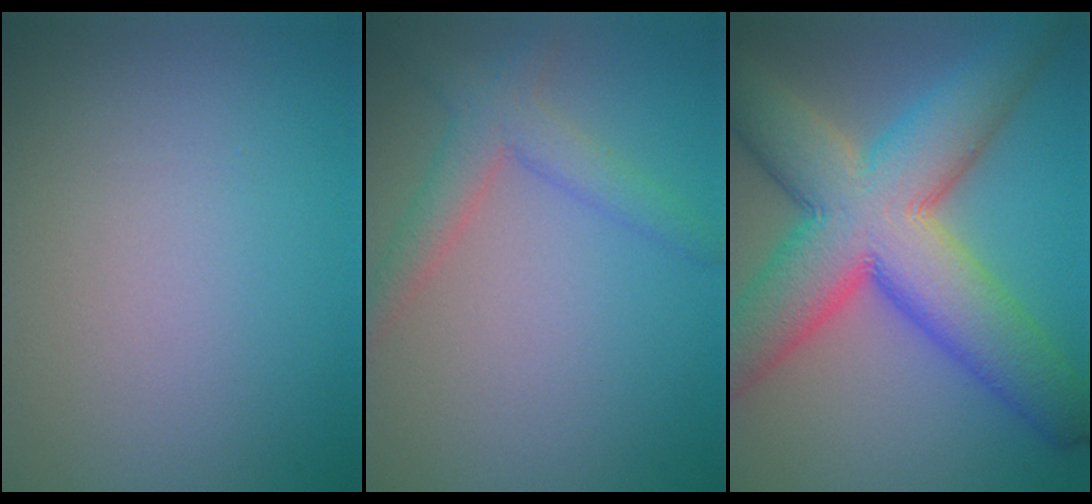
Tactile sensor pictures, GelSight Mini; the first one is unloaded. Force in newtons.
{"total": 3.0, "press": 3.0, "slide": 0.1}
{"total": 13.2, "press": 13.2, "slide": 0.4}